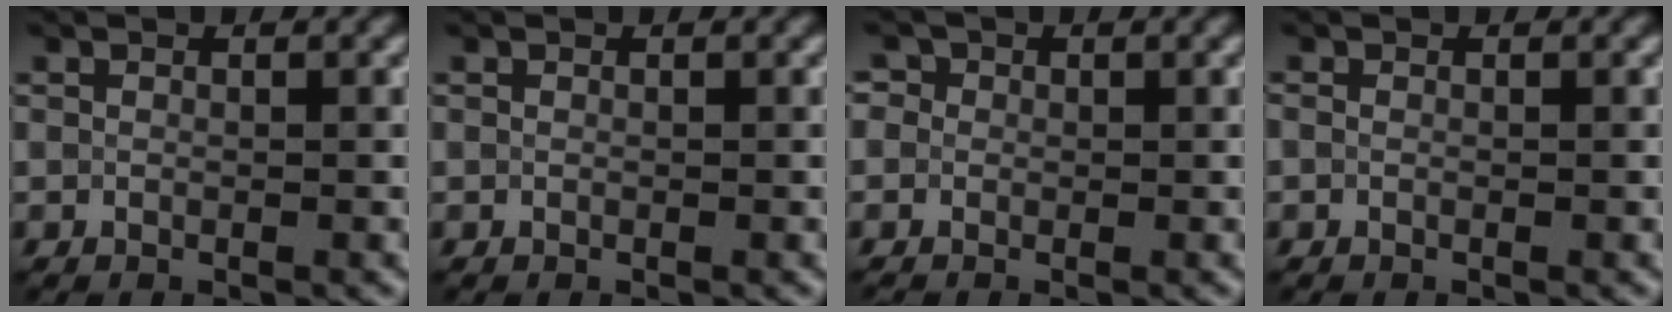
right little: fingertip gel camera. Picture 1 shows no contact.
{"total": 0.0}
{"total": 2.3, "force": [0.4, 2.1, 0.8], "torque": [-0.003, 0.016, -0.010]}
{"total": 0.0}